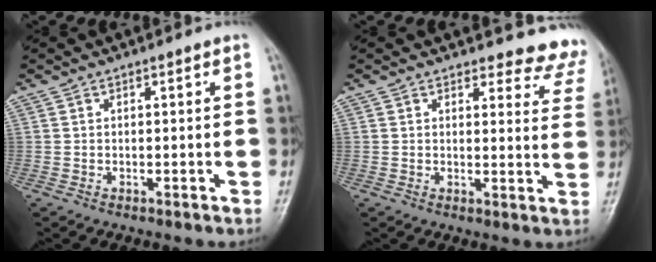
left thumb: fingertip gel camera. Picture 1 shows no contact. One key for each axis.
{"total": 10.6, "fx": 10.1, "fy": 3.1, "fz": 0.2, "tx": 0.052, "ty": -0.083, "tz": 0.078}